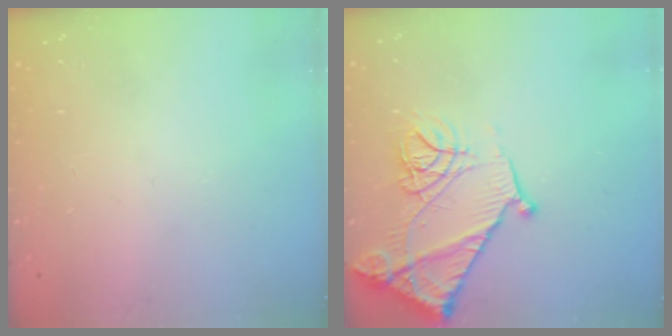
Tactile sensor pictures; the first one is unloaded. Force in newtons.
{"total": 17.4, "press": 17.4, "slide": 1.3}